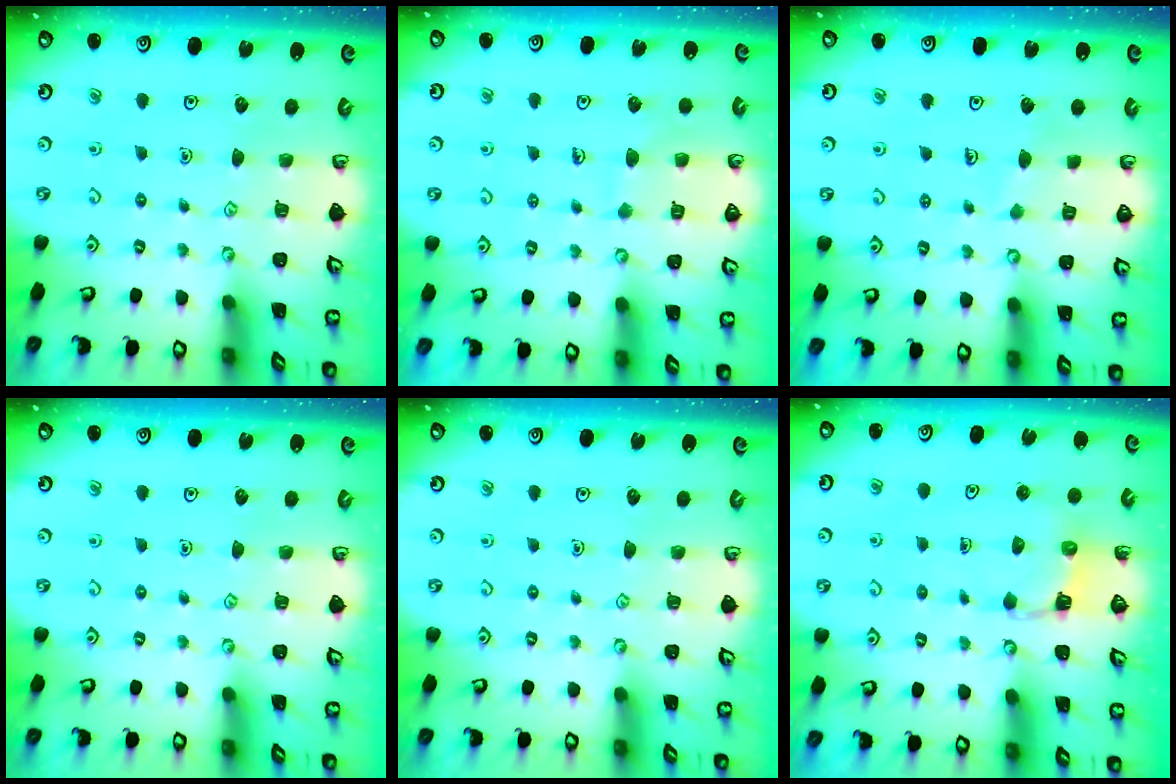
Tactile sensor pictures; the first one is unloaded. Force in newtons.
{"total": 6.1, "press": 6.0, "slide": 0.5}
{"total": 3.9, "press": 3.9, "slide": 0.2}
{"total": 0.0}
{"total": 0.0}
{"total": 3.4, "press": 3.3, "slide": 0.6}